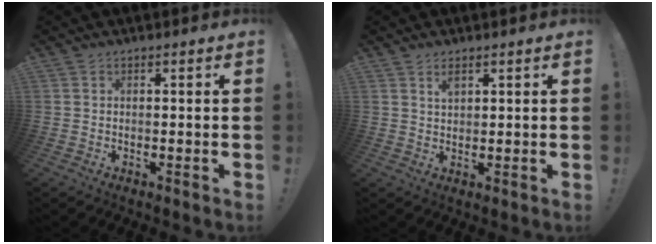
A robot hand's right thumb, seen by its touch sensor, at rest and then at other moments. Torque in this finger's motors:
{"motor_torque": [-0.01, 0.46, -0.06, -0.02, 0.01]}